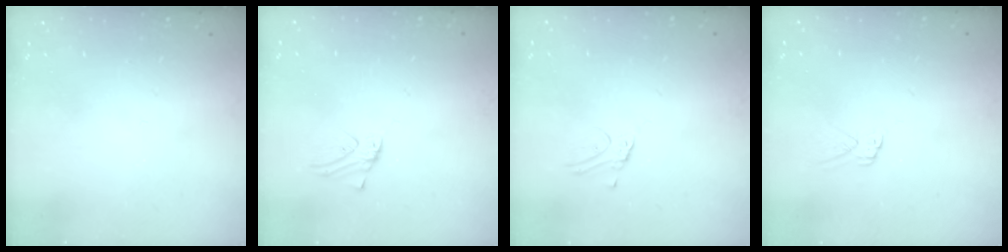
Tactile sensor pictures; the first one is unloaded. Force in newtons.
{"total": 0.9, "press": 0.9, "slide": 0.1}
{"total": 1.8, "press": 1.8, "slide": 0.1}
{"total": 6.1, "press": 6.0, "slide": 0.5}